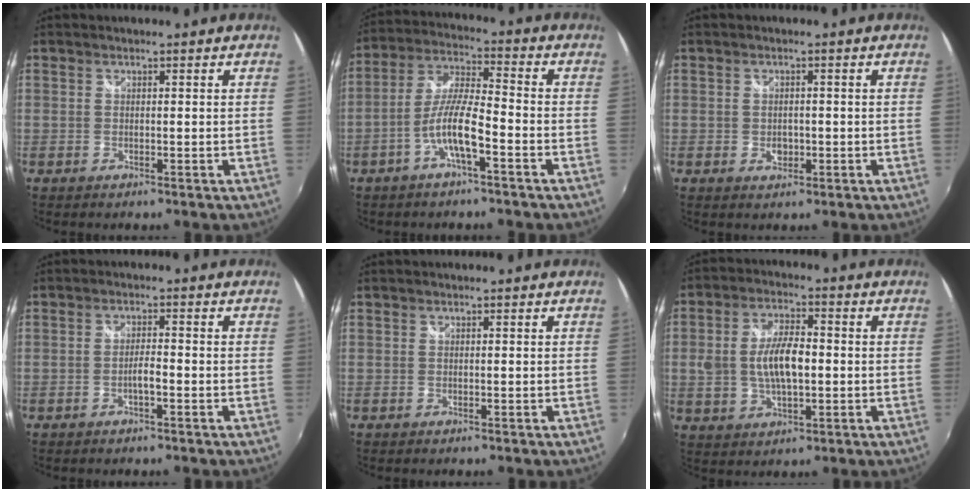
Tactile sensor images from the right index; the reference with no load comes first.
{"total": 8.5, "force": [-4.0, 1.3, 7.4], "torque": [-0.158, 0.006, -0.076]}
{"total": 2.5, "force": [-0.6, 1.9, 1.5], "torque": [-0.025, -0.002, -0.009]}
{"total": 2.1, "force": [-1.0, 0.3, 1.8], "torque": [-0.036, 0.002, -0.020]}
{"total": 0.0}
{"total": 9.8, "force": [-0.4, 4.8, 8.5], "torque": [-0.165, 0.005, -0.002]}